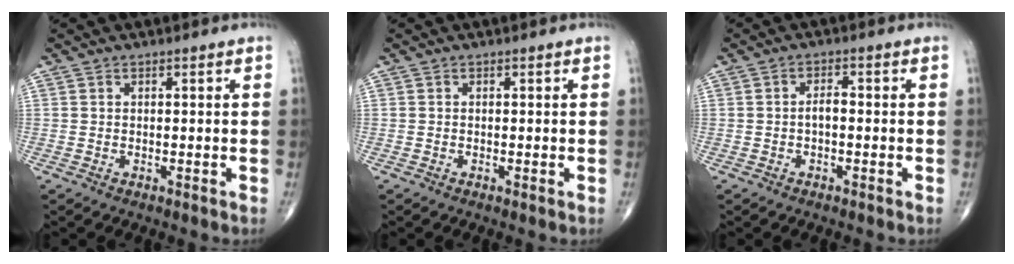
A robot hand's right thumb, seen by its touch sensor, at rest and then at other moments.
{"total": 0.0}
{"total": 2.0, "force": [-0.5, 0.9, 1.6], "torque": [-0.023, 0.010, -0.010]}